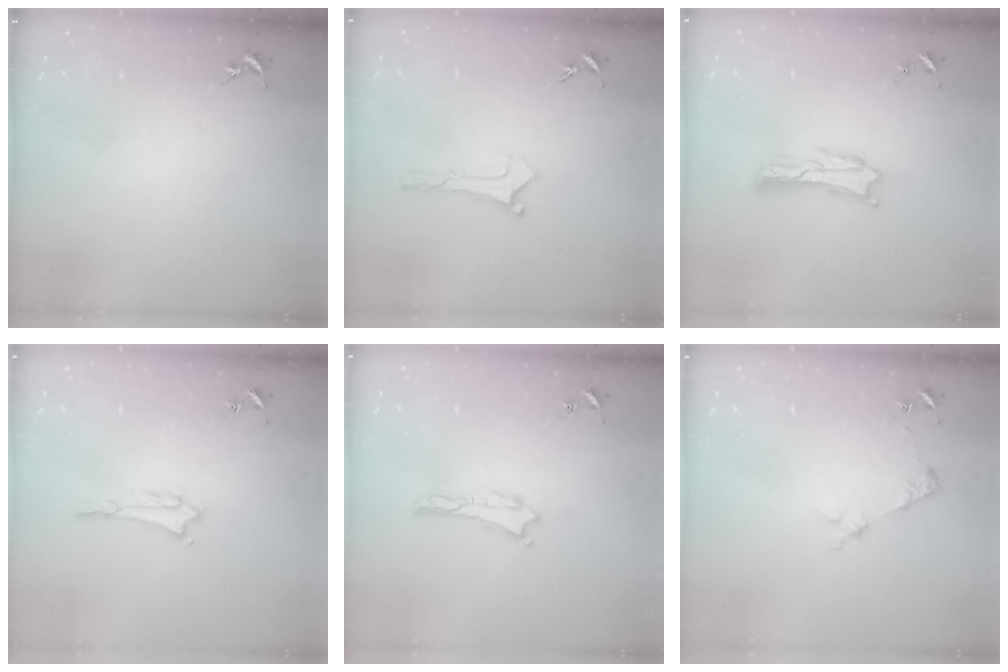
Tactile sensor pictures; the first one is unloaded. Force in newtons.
{"total": 0.0}
{"total": 2.8, "press": 2.7, "slide": 0.4}
{"total": 1.5, "press": 1.5, "slide": 0.3}
{"total": 0.0}
{"total": 2.9, "press": 2.9, "slide": 0.4}